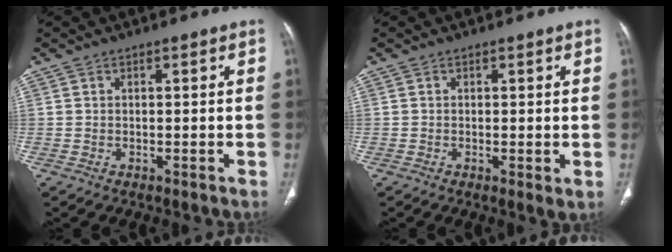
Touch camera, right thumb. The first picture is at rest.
{"total": 2.0, "force": [-0.1, 0.6, 1.8], "torque": [-0.032, -0.010, -0.006]}